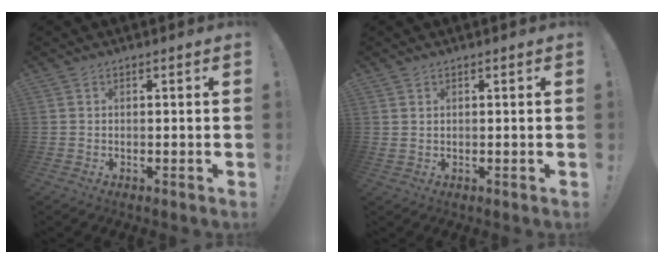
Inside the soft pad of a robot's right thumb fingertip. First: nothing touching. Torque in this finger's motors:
{"motor_torque": [-0.05, 0.05, 0.03, 0.00, 0.02]}